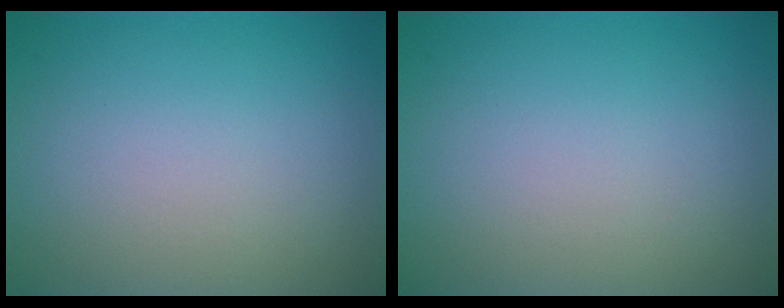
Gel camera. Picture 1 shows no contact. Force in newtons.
{"total": 0.0}